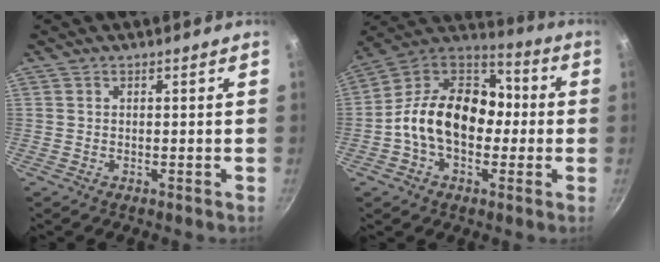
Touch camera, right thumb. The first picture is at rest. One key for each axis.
{"total": 18.8, "fx": -1.7, "fy": 13.3, "fz": 13.2, "tx": -0.176, "ty": 0.051, "tz": -0.049}